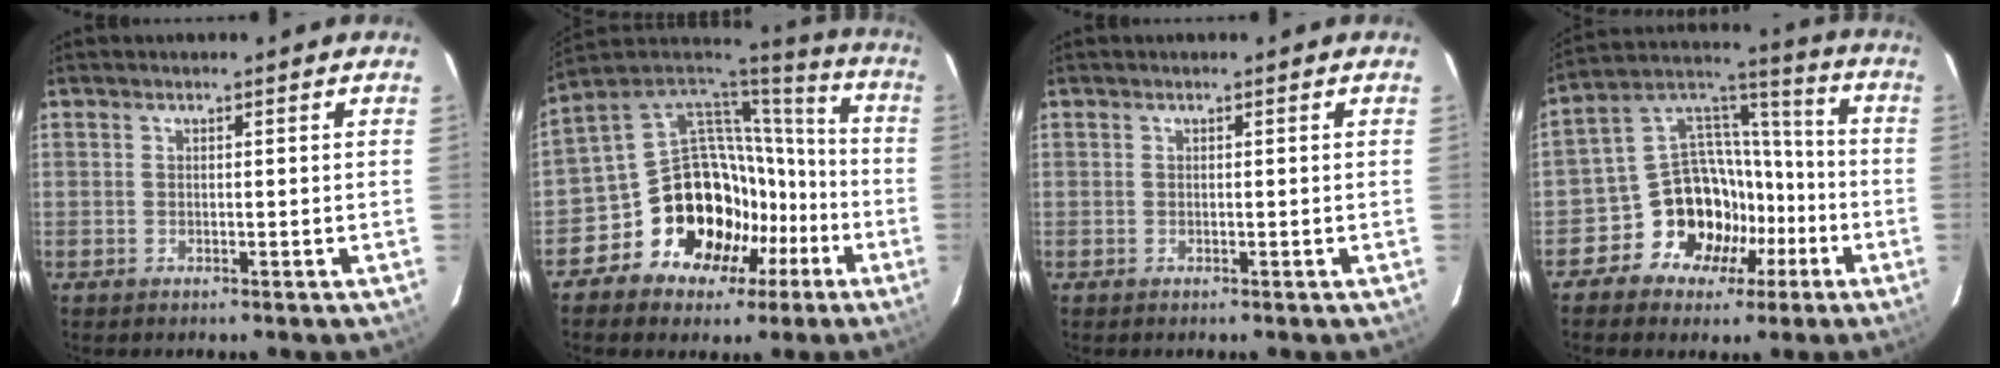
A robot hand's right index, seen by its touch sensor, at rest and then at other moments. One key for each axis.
{"total": 20.6, "fx": -8.4, "fy": 16.9, "fz": 8.4, "tx": -0.179, "ty": 0.068, "tz": -0.111}
{"total": 0.0}
{"total": 14.1, "fx": -6.6, "fy": 11.7, "fz": 4.3, "tx": -0.095, "ty": 0.055, "tz": -0.096}